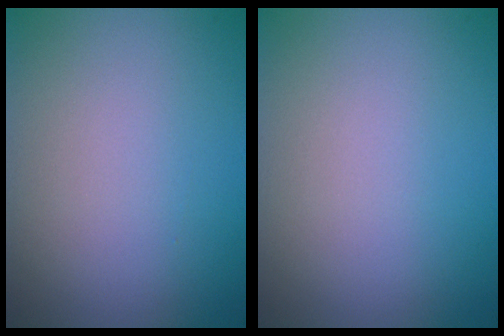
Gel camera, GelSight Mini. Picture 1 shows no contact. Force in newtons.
{"total": 0.0}